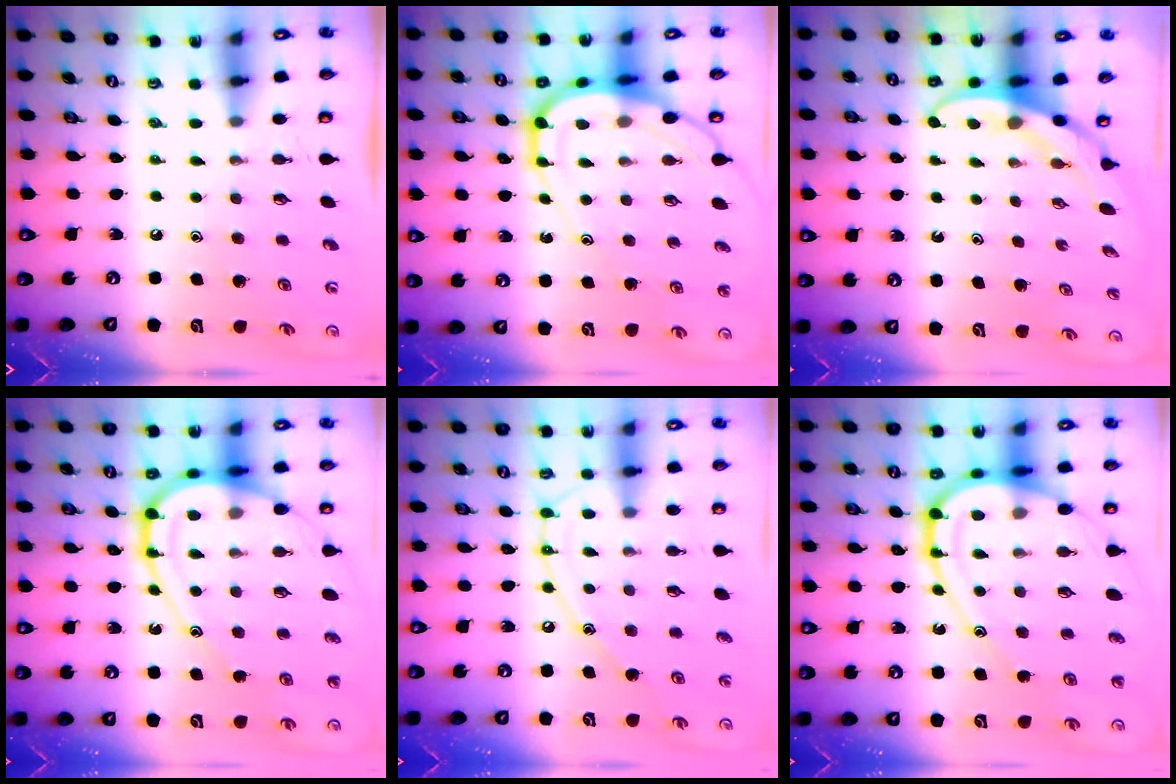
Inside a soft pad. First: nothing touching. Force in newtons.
{"total": 12.5, "press": 12.4, "slide": 1.3}
{"total": 3.8, "press": 3.8, "slide": 0.3}
{"total": 17.7, "press": 17.6, "slide": 1.8}
{"total": 11.8, "press": 11.8, "slide": 1.0}
{"total": 17.7, "press": 17.6, "slide": 1.8}